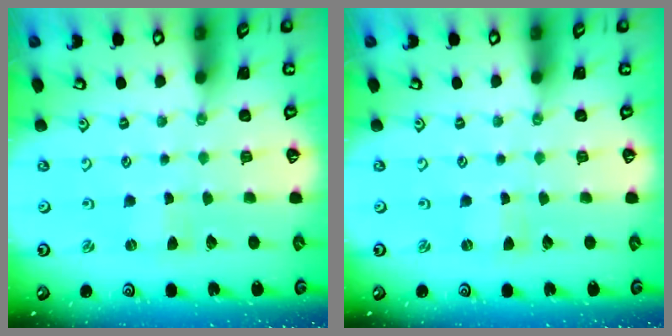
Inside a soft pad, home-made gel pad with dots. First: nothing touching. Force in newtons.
{"total": 0.0}